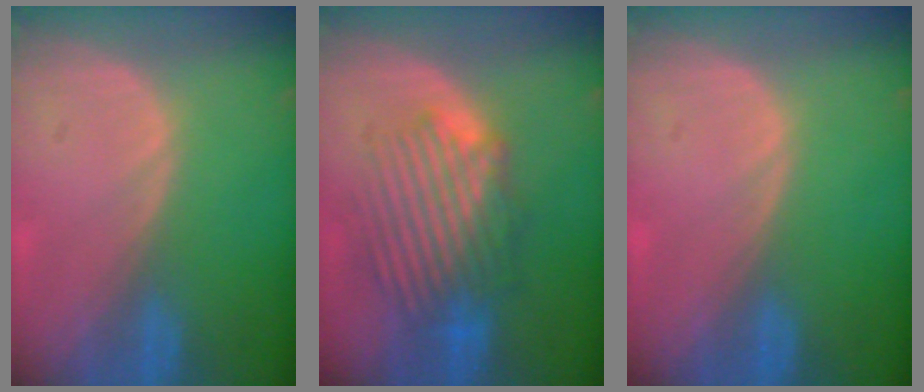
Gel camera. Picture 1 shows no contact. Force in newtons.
{"total": 8.8, "press": 8.4, "slide": 2.6}
{"total": 0.0}